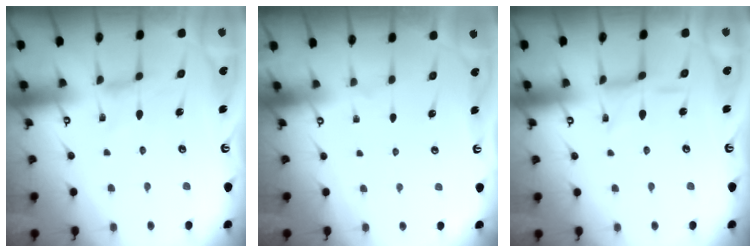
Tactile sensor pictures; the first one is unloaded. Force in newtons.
{"total": 0.0}
{"total": 1.7, "press": 1.7, "slide": 0.3}